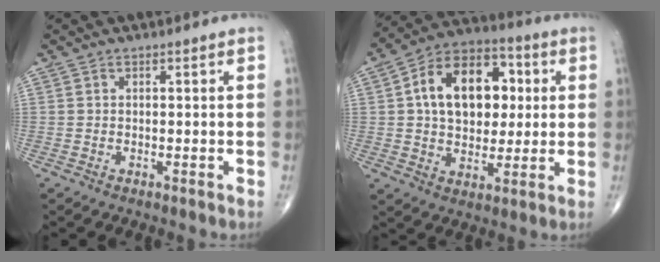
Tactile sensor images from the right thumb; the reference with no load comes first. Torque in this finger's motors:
{"motor_torque": [-0.13, 0.71, 0.76, 0.48, 0.15]}